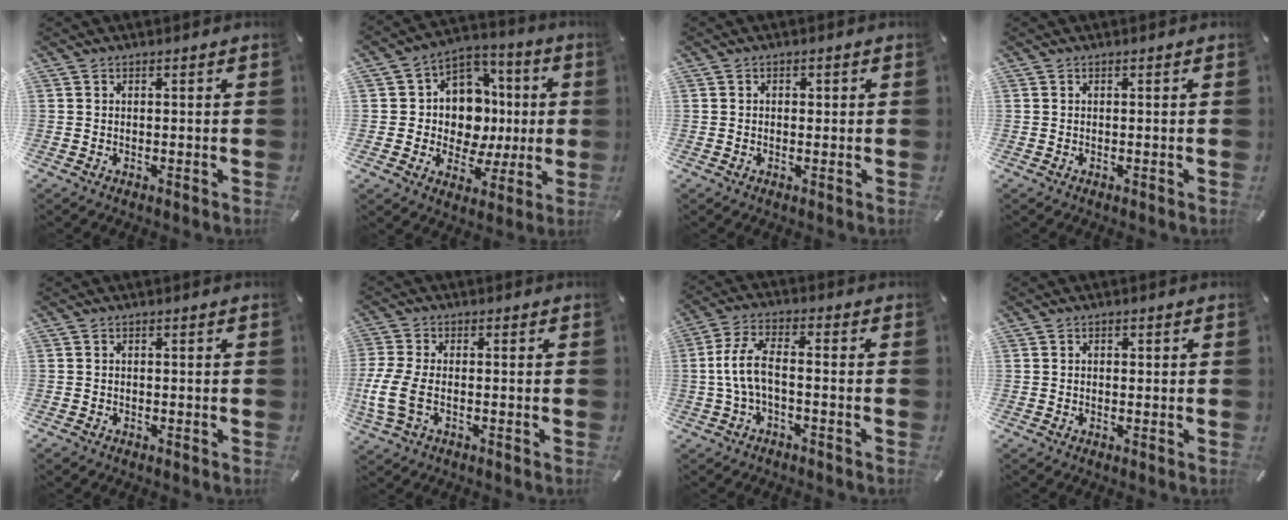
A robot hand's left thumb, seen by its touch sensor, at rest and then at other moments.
{"total": 13.0, "force": [0.0, 11.8, 5.5], "torque": [-0.076, -0.010, 0.014]}
{"total": 1.0, "force": [0.0, 0.9, 0.5], "torque": [-0.010, 0.005, -0.002]}
{"total": 0.0}
{"total": 0.6, "force": [-0.4, 0.4, 0.2], "torque": [-0.004, 0.001, -0.009]}
{"total": 7.9, "force": [-2.0, 4.1, 6.4], "torque": [-0.141, -0.005, -0.035]}
{"total": 8.1, "force": [-1.7, 3.3, 7.2], "torque": [-0.147, 0.005, -0.033]}
{"total": 0.8, "force": [-0.1, 0.7, 0.4], "torque": [-0.007, 0.004, -0.003]}